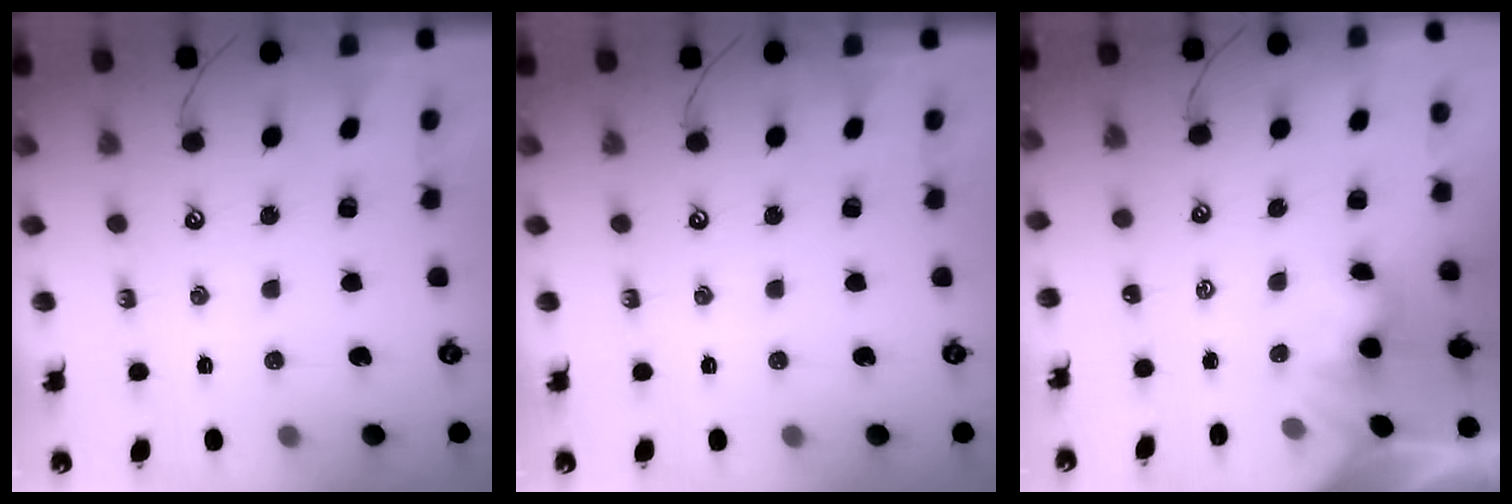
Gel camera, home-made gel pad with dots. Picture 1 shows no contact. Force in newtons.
{"total": 0.0}
{"total": 1.1, "press": 1.0, "slide": 0.4}